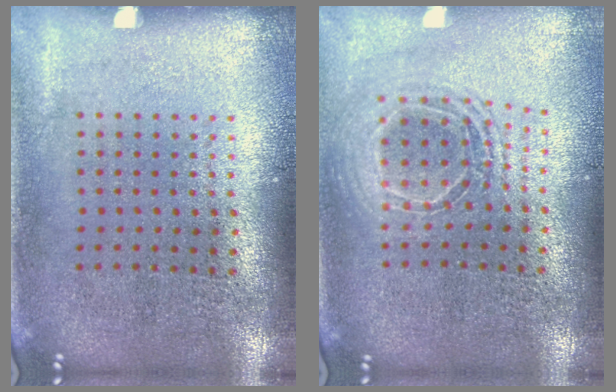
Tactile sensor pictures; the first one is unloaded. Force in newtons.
{"total": 1.7, "press": 1.4, "slide": 0.9}